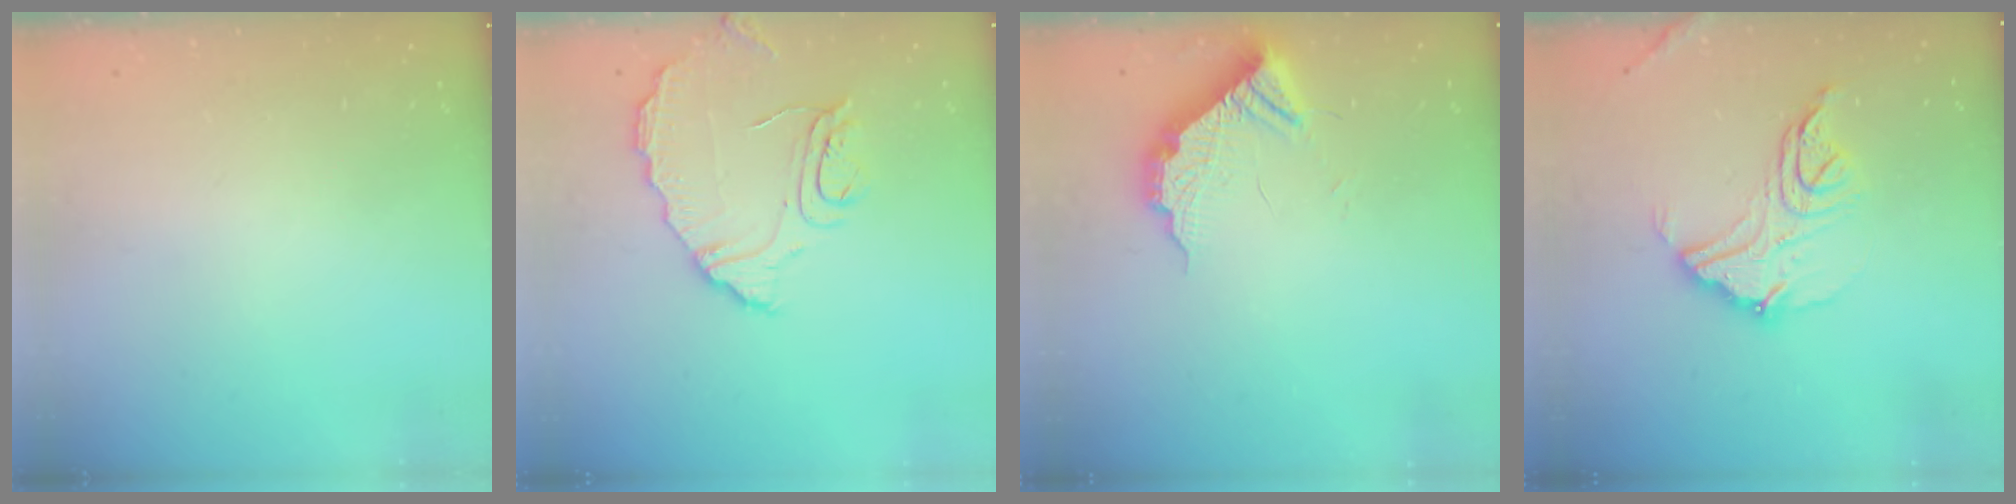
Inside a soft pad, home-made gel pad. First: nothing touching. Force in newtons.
{"total": 10.9, "press": 10.9, "slide": 0.2}
{"total": 11.0, "press": 11.0, "slide": 0.6}
{"total": 14.3, "press": 14.3, "slide": 1.0}